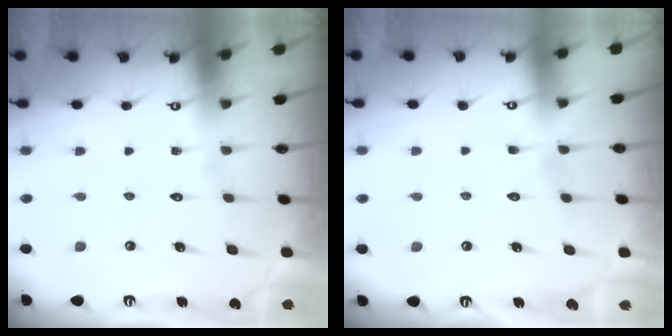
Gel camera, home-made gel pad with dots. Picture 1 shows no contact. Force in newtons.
{"total": 2.6, "press": 2.6, "slide": 0.2}